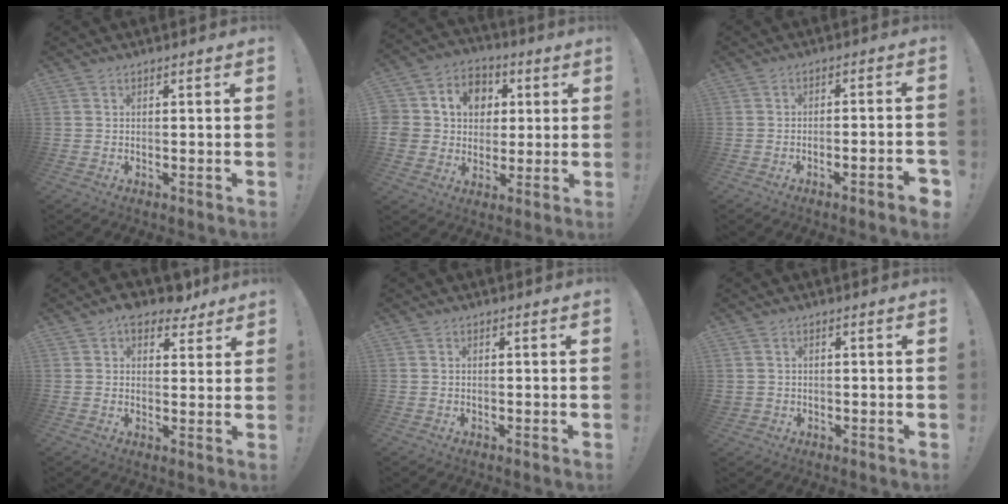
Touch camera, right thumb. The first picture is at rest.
{"total": 11.3, "force": [2.3, 10.3, 3.9], "torque": [-0.075, -0.005, 0.056]}
{"total": 4.3, "force": [-2.6, 0.2, 3.4], "torque": [-0.051, 0.006, -0.041]}
{"total": 7.6, "force": [5.5, 4.4, 2.7], "torque": [-0.028, -0.031, 0.100]}
{"total": 0.0}
{"total": 1.1, "force": [0.2, 1.0, 0.3], "torque": [-0.012, 0.005, 0.004]}